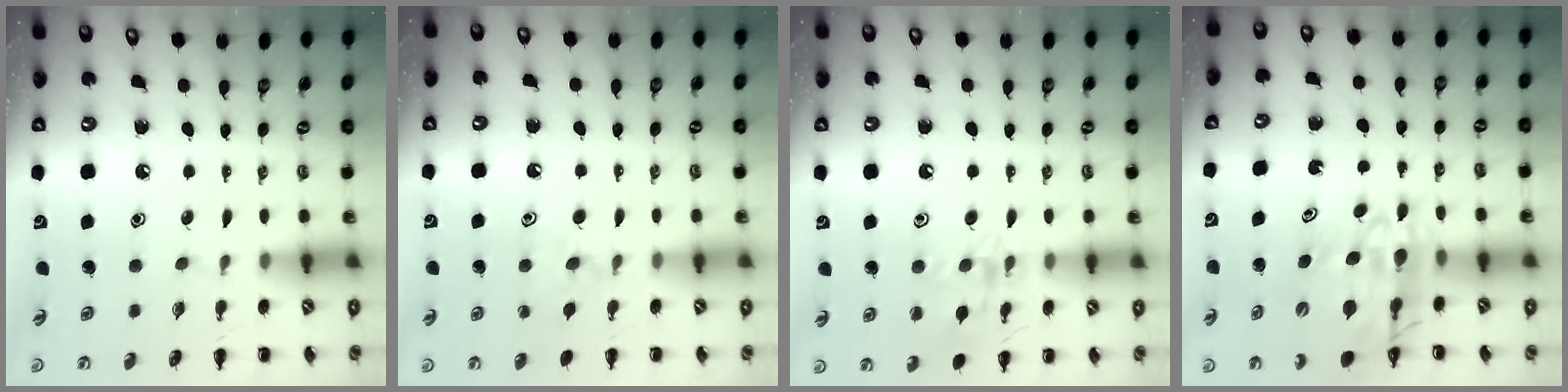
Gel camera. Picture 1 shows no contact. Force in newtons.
{"total": 5.4, "press": 5.1, "slide": 1.8}
{"total": 11.2, "press": 11.1, "slide": 0.7}
{"total": 12.4, "press": 11.7, "slide": 4.1}